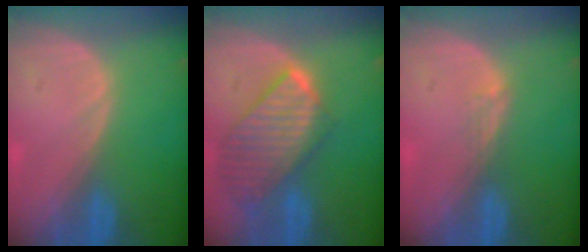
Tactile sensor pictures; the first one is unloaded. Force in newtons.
{"total": 9.7, "press": 8.4, "slide": 4.9}
{"total": 1.5, "press": 1.0, "slide": 1.0}